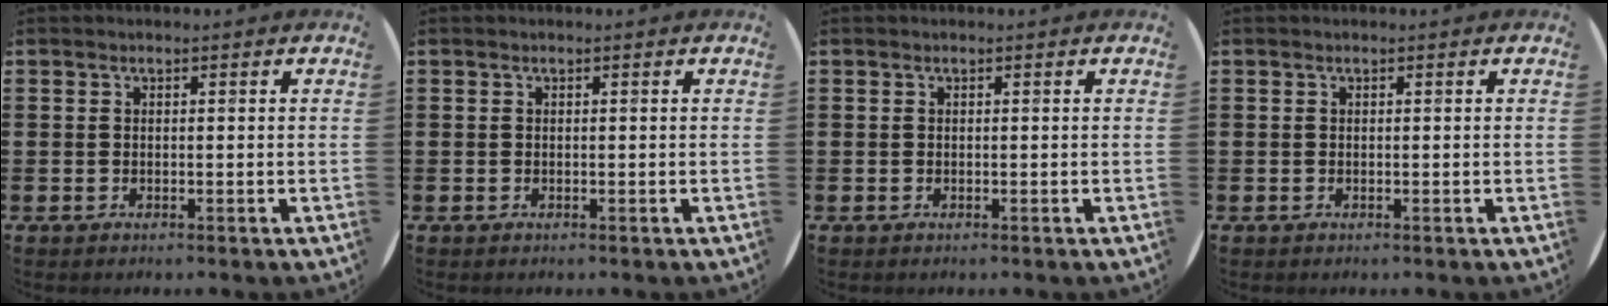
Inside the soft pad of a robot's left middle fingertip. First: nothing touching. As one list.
[{"total": 0.0}, {"total": 0.0}, {"total": 0.0}]